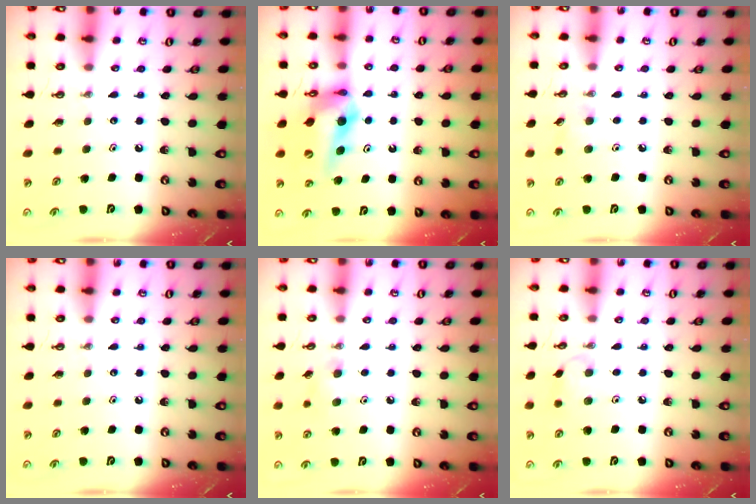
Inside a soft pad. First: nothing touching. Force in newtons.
{"total": 12.8, "press": 12.7, "slide": 1.2}
{"total": 5.9, "press": 5.7, "slide": 1.4}
{"total": 0.0}
{"total": 6.8, "press": 6.6, "slide": 1.6}
{"total": 6.1, "press": 5.9, "slide": 1.6}